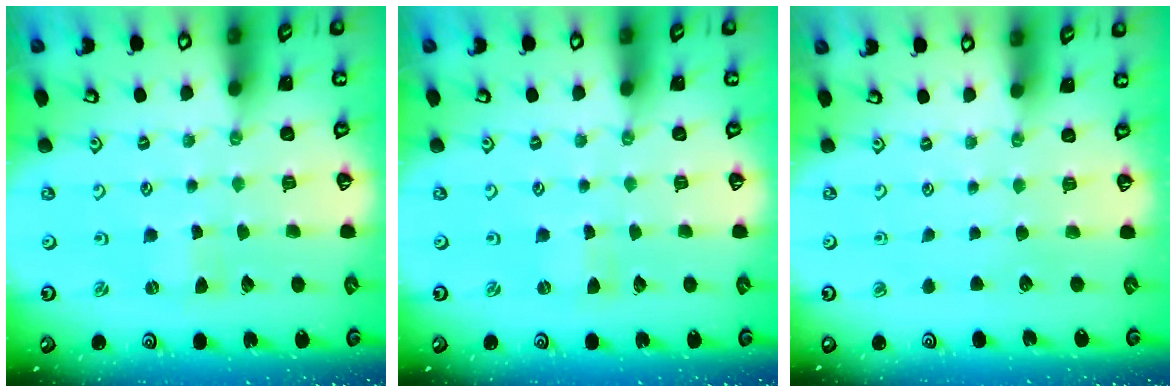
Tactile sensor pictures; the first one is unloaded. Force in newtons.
{"total": 0.0}
{"total": 0.0}